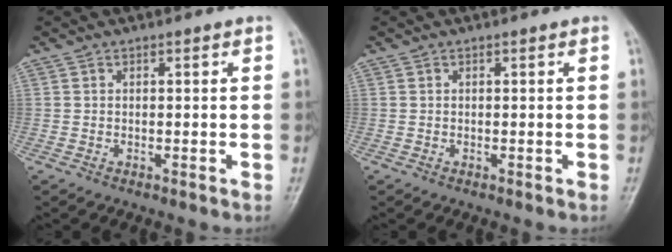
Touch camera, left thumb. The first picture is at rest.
{"total": 0.0}